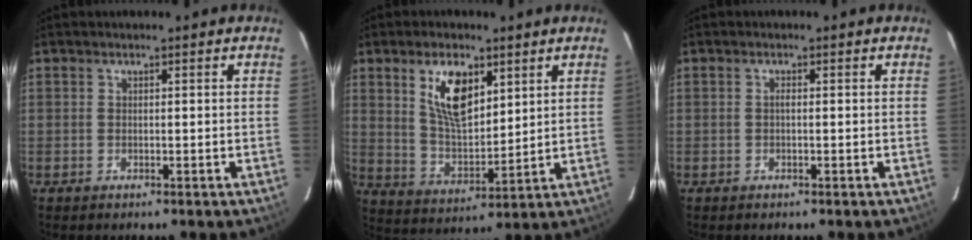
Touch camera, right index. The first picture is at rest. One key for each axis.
{"total": 10.4, "fx": 5.2, "fy": 4.4, "fz": 7.8, "tx": -0.144, "ty": 0.000, "tz": 0.111}
{"total": 0.6, "fx": -0.1, "fy": 0.3, "fz": 0.5, "tx": -0.010, "ty": 0.001, "tz": -0.003}